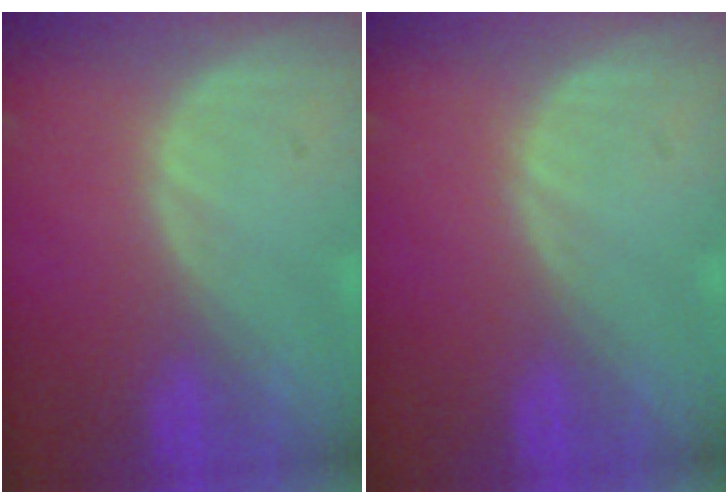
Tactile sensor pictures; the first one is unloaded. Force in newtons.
{"total": 0.0}